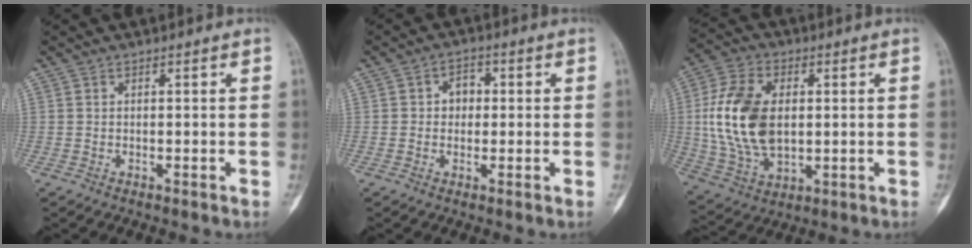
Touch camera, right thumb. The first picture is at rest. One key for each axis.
{"total": 3.8, "fx": 0.2, "fy": 3.1, "fz": 2.2, "tx": -0.009, "ty": 0.011, "tz": -0.003}
{"total": 17.0, "fx": 1.2, "fy": 10.8, "fz": 13.2, "tx": -0.251, "ty": -0.003, "tz": 0.031}